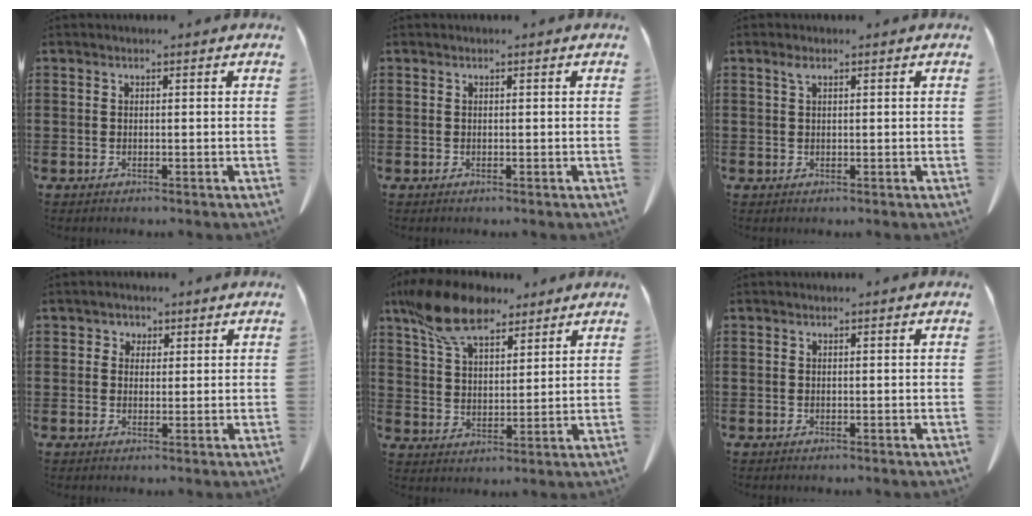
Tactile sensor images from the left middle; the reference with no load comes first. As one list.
[{"total": 0.0}, {"total": 1.2, "force": [0.6, 0.4, 1.0], "torque": [-0.022, 0.002, 0.011]}, {"total": 1.7, "force": [0.9, 1.4, 0.1], "torque": [-0.010, 0.008, 0.015]}, {"total": 11.4, "force": [8.7, 4.4, 5.9], "torque": [-0.141, -0.014, 0.166]}, {"total": 0.0}]